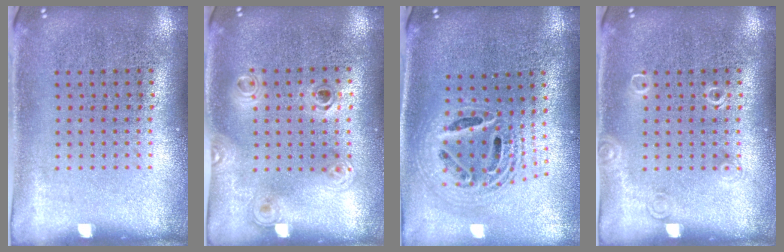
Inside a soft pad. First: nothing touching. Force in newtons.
{"total": 1.2, "press": 1.0, "slide": 0.7}
{"total": 2.2, "press": 1.7, "slide": 1.4}
{"total": 1.0, "press": 1.0, "slide": 0.2}